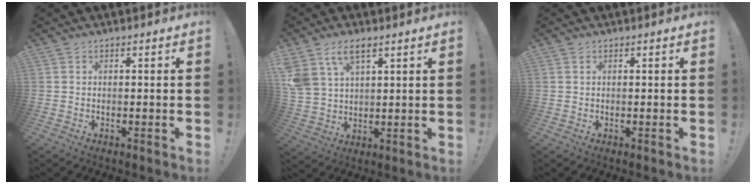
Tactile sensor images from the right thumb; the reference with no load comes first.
{"total": 9.4, "force": [5.5, 5.1, 5.6], "torque": [-0.111, -0.016, 0.108]}
{"total": 0.5, "force": [0.3, 0.3, 0.3], "torque": [-0.008, 0.001, 0.006]}